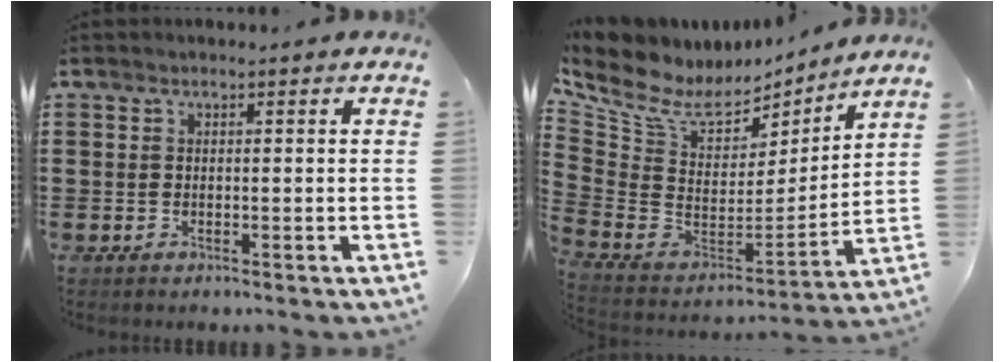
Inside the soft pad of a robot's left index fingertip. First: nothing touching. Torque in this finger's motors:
{"motor_torque": [1.15, -0.99, 0.23, 0.09]}